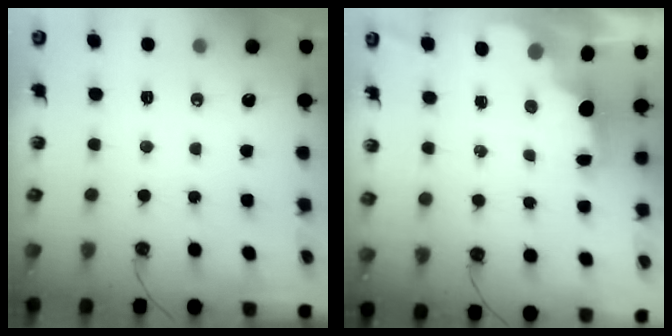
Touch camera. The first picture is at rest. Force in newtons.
{"total": 2.1, "press": 2.0, "slide": 0.7}